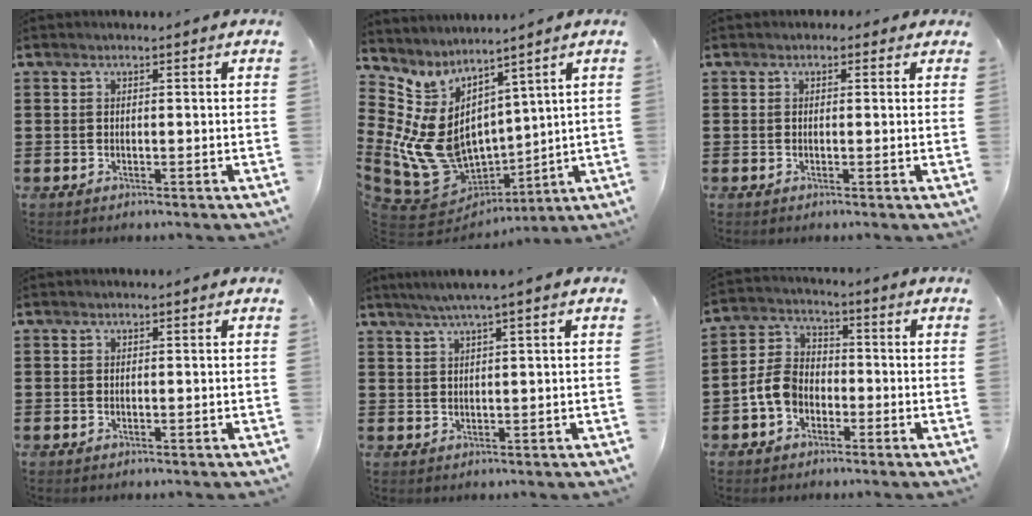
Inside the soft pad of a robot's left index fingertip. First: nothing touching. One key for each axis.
{"total": 11.6, "fx": 1.5, "fy": 8.8, "fz": 7.4, "tx": -0.206, "ty": -0.031, "tz": 0.035}
{"total": 1.0, "fx": -0.1, "fy": 0.9, "fz": 0.3, "tx": -0.009, "ty": 0.005, "tz": -0.003}
{"total": 0.0}
{"total": 2.4, "fx": 1.3, "fy": -0.4, "fz": 2.0, "tx": -0.038, "ty": -0.002, "tz": 0.024}
{"total": 5.8, "fx": -2.5, "fy": 4.2, "fz": 3.1, "tx": -0.086, "ty": 0.008, "tz": -0.055}